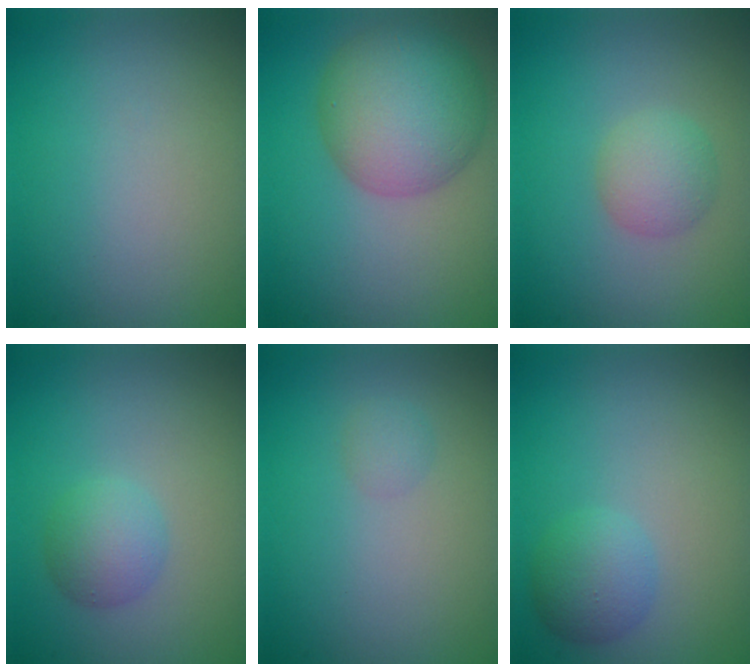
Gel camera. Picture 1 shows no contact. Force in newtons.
{"total": 8.1, "press": 8.1, "slide": 0.3}
{"total": 2.7, "press": 2.7, "slide": 0.1}
{"total": 2.8, "press": 2.8, "slide": 0.1}
{"total": 1.0, "press": 1.0, "slide": 0.1}
{"total": 2.8, "press": 2.8, "slide": 0.1}